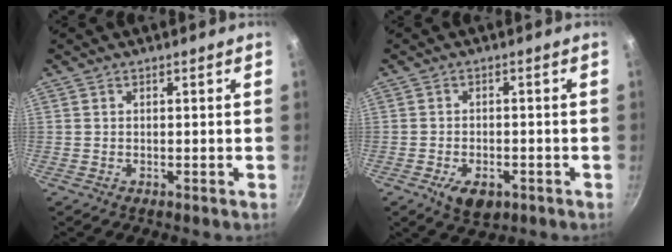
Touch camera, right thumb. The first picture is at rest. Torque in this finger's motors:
{"motor_torque": [0.38, 0.47, -0.18, 0.05, 0.00]}